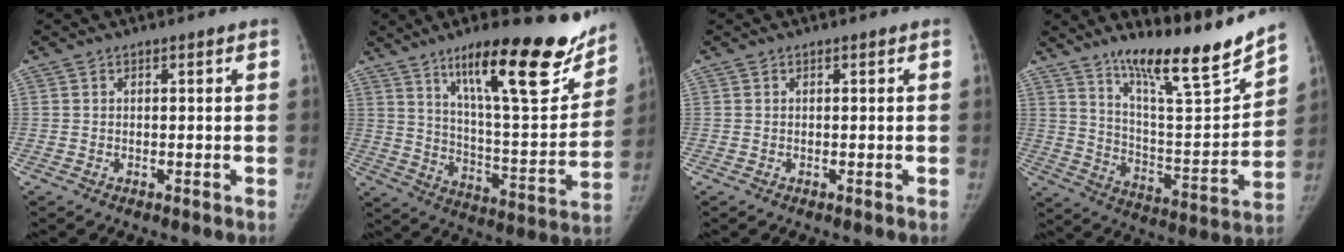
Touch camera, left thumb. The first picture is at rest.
{"total": 25.3, "force": [16.8, 6.2, 17.9], "torque": [-0.223, -0.082, 0.262]}
{"total": 0.0}
{"total": 18.7, "force": [15.0, 2.1, 11.1], "torque": [-0.138, -0.105, 0.253]}